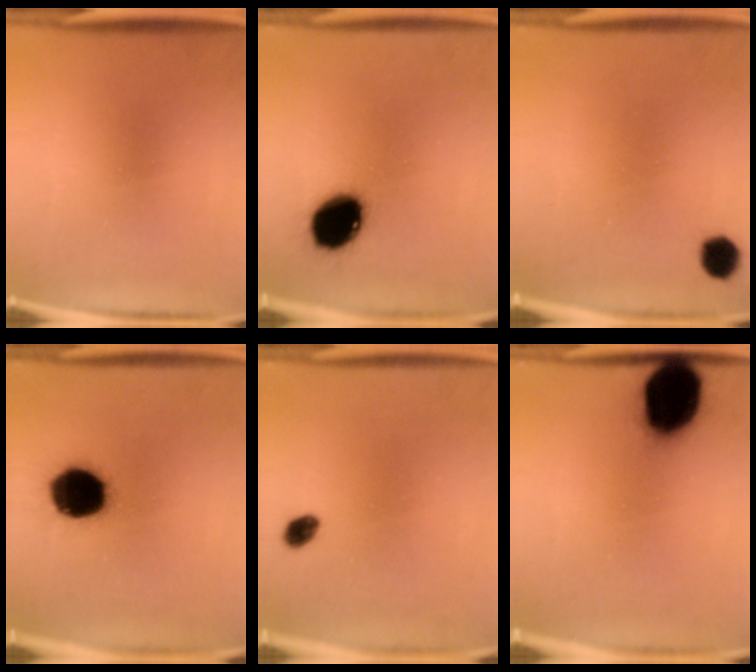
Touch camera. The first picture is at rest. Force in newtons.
{"total": 13.5}
{"total": 3.2}
{"total": 18.3}
{"total": 2.2}
{"total": 17.6}